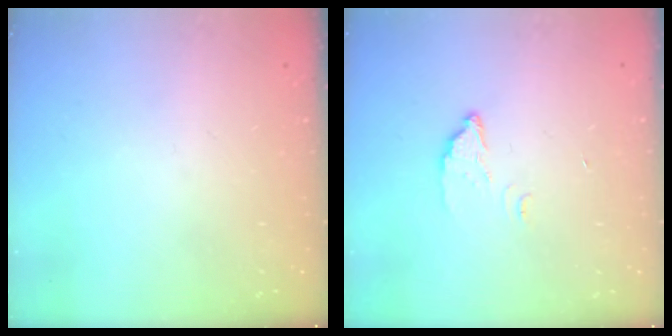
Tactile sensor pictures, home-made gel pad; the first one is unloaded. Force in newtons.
{"total": 2.9, "press": 2.9, "slide": 0.4}